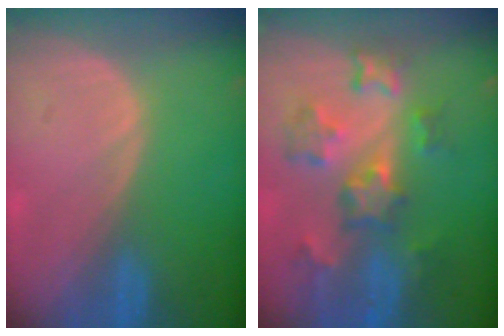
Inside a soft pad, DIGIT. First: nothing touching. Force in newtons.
{"total": 8.8, "press": 7.8, "slide": 4.2}